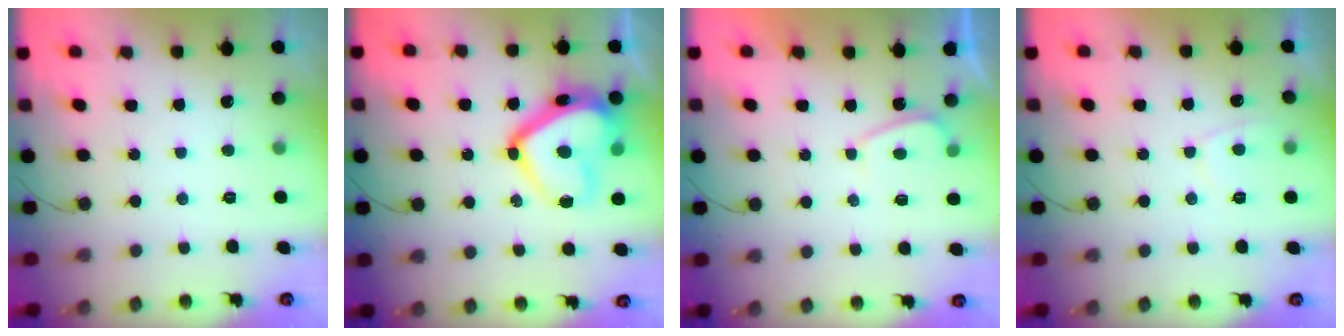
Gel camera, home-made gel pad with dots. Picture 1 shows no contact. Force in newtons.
{"total": 19.3, "press": 19.2, "slide": 1.8}
{"total": 1.6, "press": 1.5, "slide": 0.6}
{"total": 2.5, "press": 2.4, "slide": 0.6}